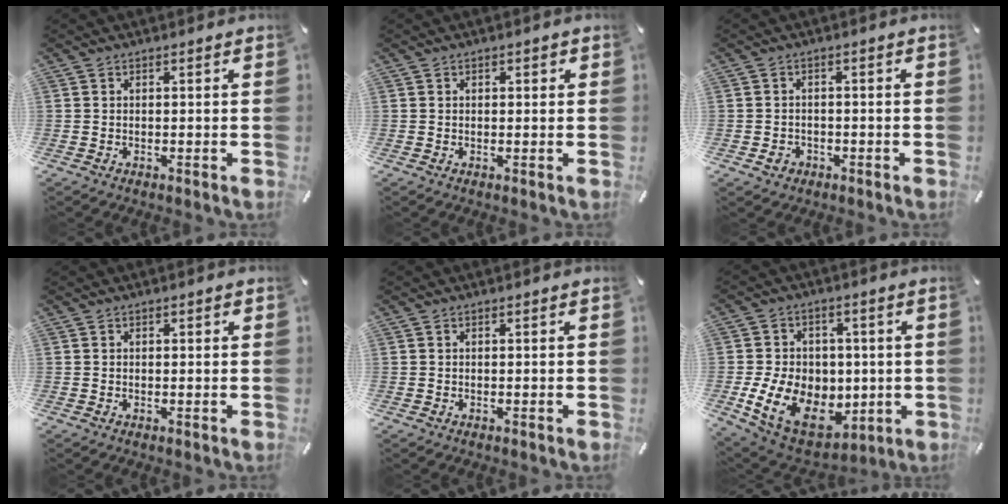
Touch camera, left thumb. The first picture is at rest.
{"total": 0.9, "force": [0.2, 0.6, 0.6], "torque": [-0.012, 0.006, 0.002]}
{"total": 2.7, "force": [-1.2, 2.2, 0.8], "torque": [-0.013, 0.006, -0.024]}
{"total": 0.6, "force": [0.2, 0.3, 0.5], "torque": [-0.009, 0.002, 0.002]}
{"total": 0.0}
{"total": 16.6, "force": [-2.2, 13.1, 10.0], "torque": [-0.207, -0.006, -0.027]}